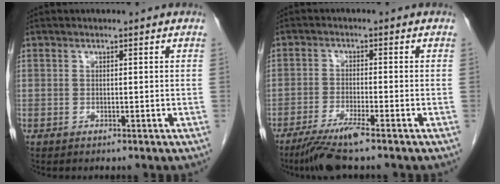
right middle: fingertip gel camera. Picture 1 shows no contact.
{"total": 6.1, "force": [-4.5, -0.3, 4.2], "torque": [-0.080, -0.018, -0.086]}